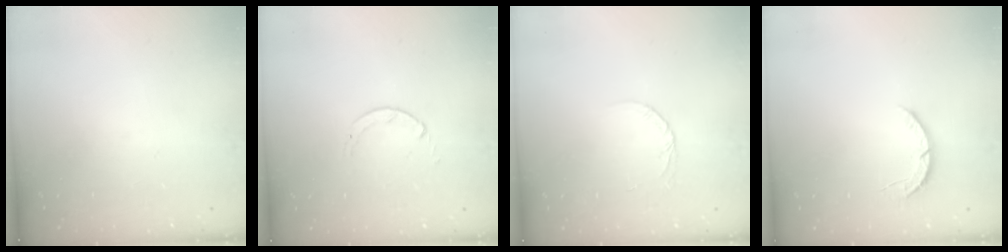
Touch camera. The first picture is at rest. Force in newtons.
{"total": 0.7, "press": 0.7, "slide": 0.1}
{"total": 3.5, "press": 3.5, "slide": 0.3}
{"total": 3.8, "press": 3.7, "slide": 0.7}